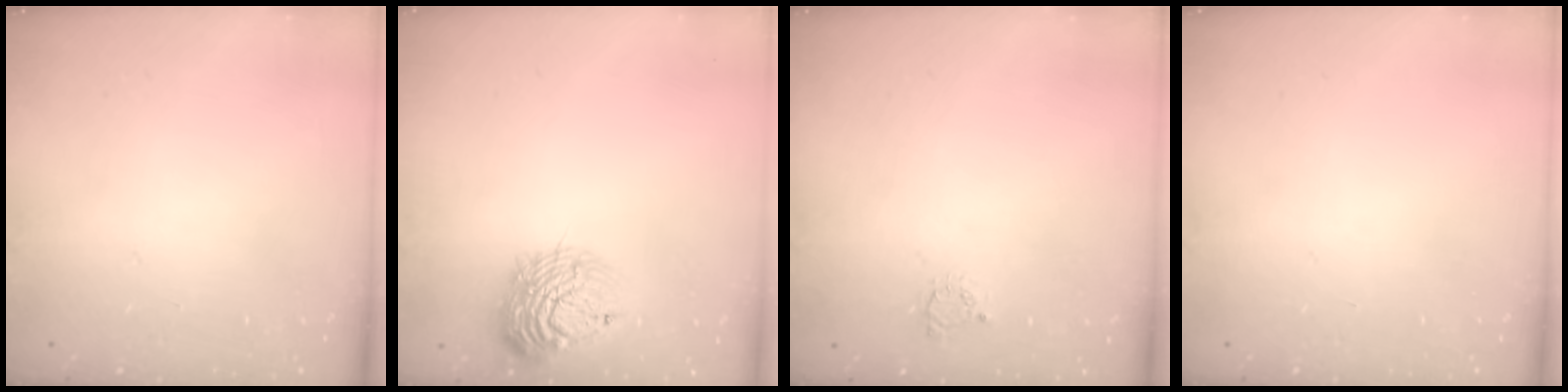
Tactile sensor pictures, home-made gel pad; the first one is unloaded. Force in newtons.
{"total": 12.4, "press": 12.3, "slide": 1.3}
{"total": 2.4, "press": 2.4, "slide": 0.3}
{"total": 0.0}